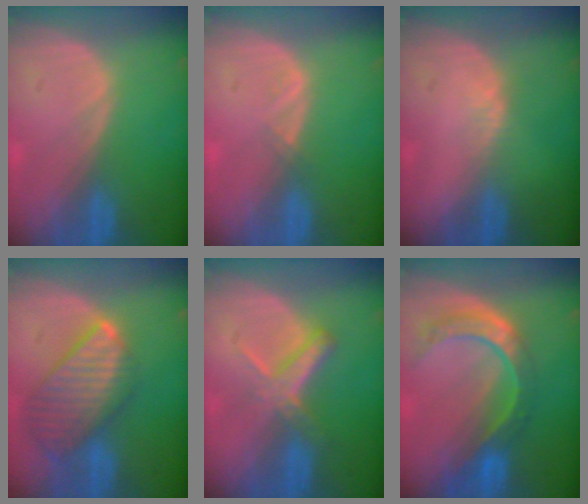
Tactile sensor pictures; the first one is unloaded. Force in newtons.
{"total": 1.0, "press": 0.9, "slide": 0.5}
{"total": 1.2, "press": 0.9, "slide": 0.8}
{"total": 9.8, "press": 8.5, "slide": 4.8}
{"total": 5.6, "press": 5.1, "slide": 2.2}
{"total": 8.8, "press": 7.4, "slide": 4.9}